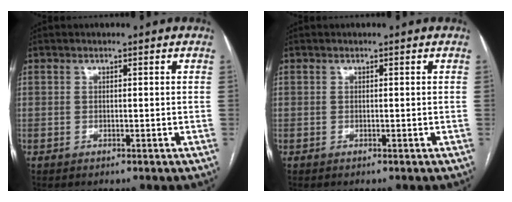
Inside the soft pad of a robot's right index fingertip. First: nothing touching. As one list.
[{"total": 0.0}]